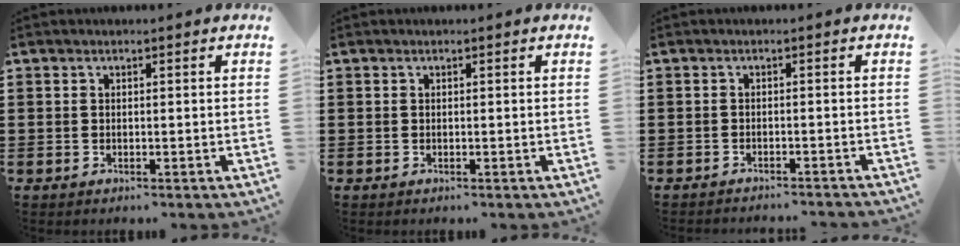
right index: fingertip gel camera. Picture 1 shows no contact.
{"total": 0.0}
{"total": 1.2, "force": [-1.2, -0.1, 0.0], "torque": [-0.004, 0.004, -0.025]}